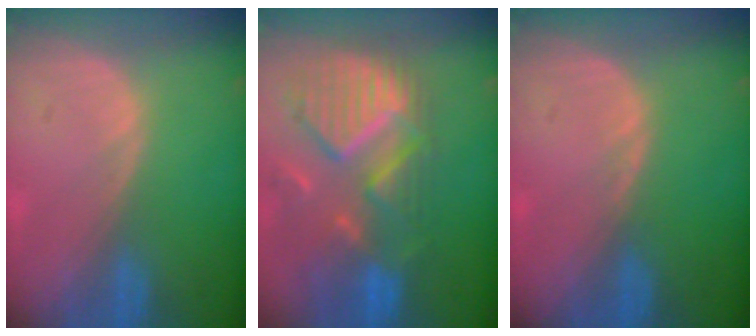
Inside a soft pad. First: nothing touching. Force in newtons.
{"total": 12.0, "press": 10.5, "slide": 5.8}
{"total": 0.5, "press": 0.5, "slide": 0.2}